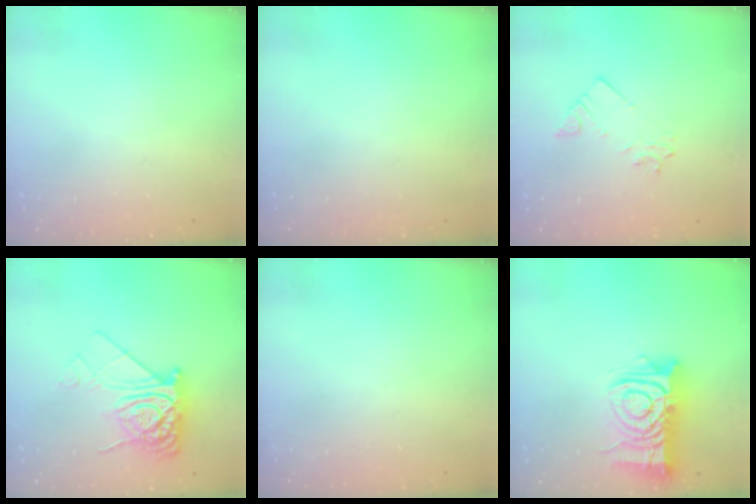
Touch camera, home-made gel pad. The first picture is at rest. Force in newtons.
{"total": 0.0}
{"total": 3.3, "press": 3.3, "slide": 0.3}
{"total": 12.3, "press": 12.3, "slide": 1.0}
{"total": 0.0}
{"total": 13.2, "press": 13.2, "slide": 1.5}